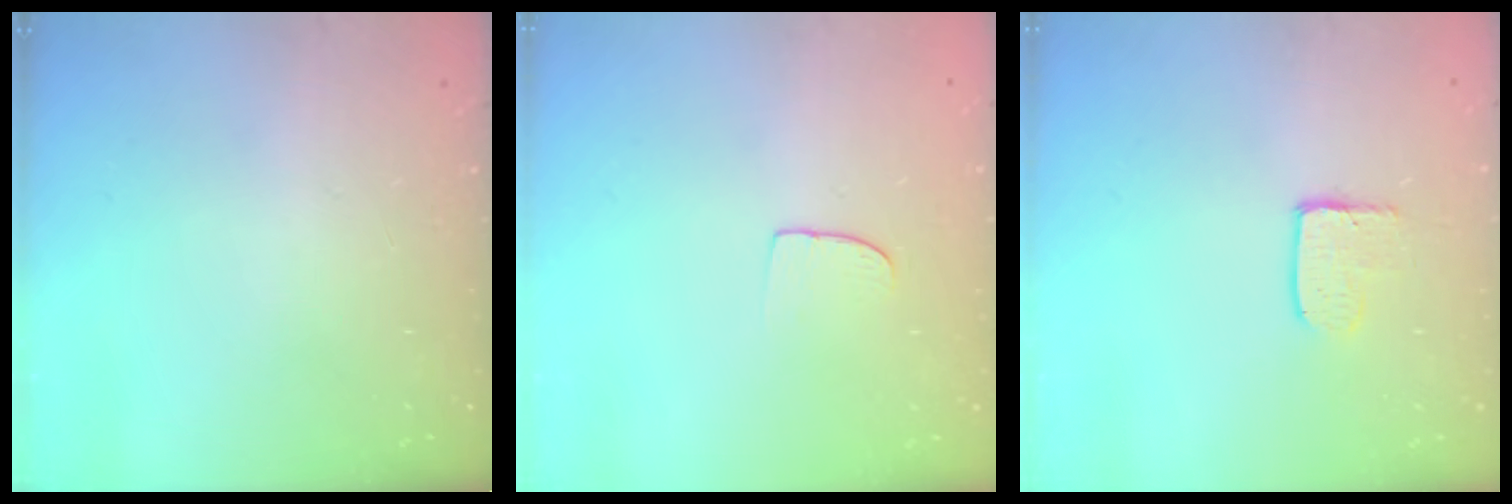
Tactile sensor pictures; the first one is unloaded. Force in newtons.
{"total": 5.6, "press": 5.5, "slide": 0.5}
{"total": 3.8, "press": 3.8, "slide": 0.4}